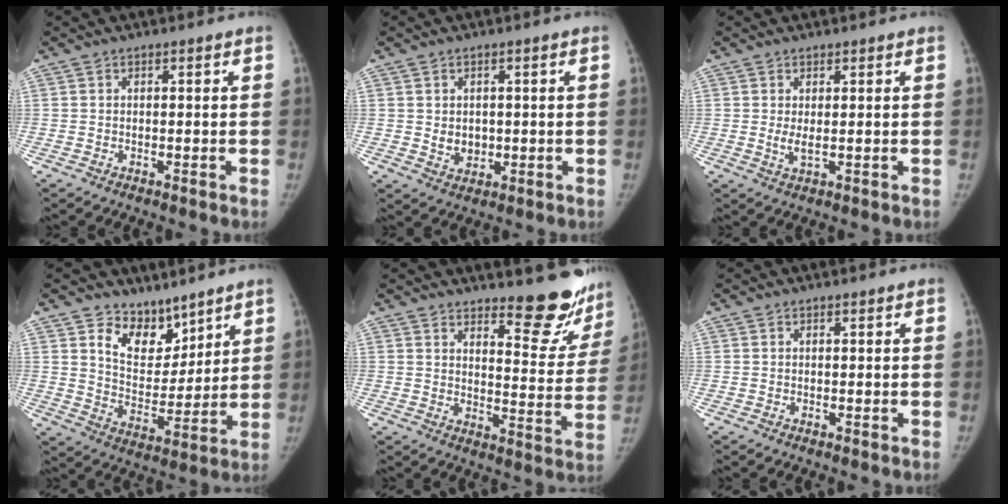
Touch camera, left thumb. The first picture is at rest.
{"total": 3.9, "force": [0.2, 3.2, 2.3], "torque": [-0.021, -0.006, 0.013]}
{"total": 2.3, "force": [0.4, 0.9, 2.1], "torque": [-0.039, -0.008, 0.012]}
{"total": 9.9, "force": [7.4, 5.8, 3.2], "torque": [-0.014, -0.063, 0.140]}
{"total": 13.6, "force": [11.6, 3.9, 6.0], "torque": [-0.030, -0.110, 0.144]}
{"total": 0.0}